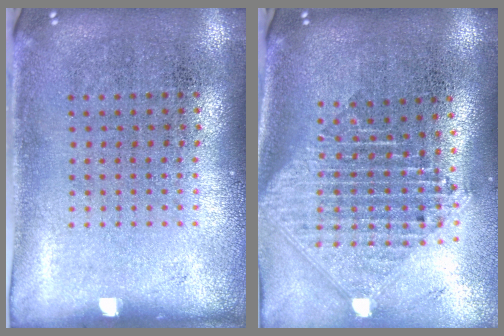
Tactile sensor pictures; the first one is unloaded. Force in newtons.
{"total": 2.5, "press": 1.9, "slide": 1.5}